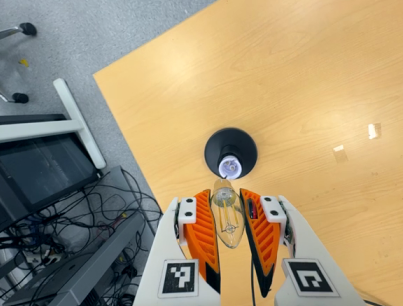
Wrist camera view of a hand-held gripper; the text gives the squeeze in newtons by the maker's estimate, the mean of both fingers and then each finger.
{"total": 19.5, "left": 21.0, "right": 18.0}